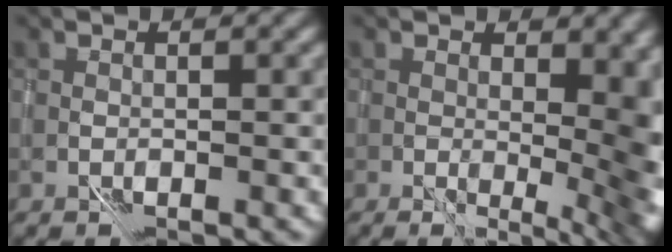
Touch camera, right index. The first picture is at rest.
{"total": 10.9, "force": [1.5, 4.6, 9.8], "torque": [-0.077, 0.003, 0.042]}